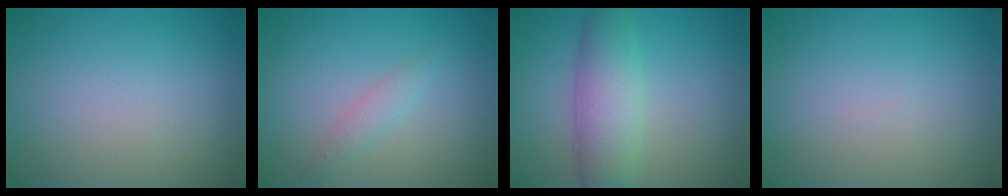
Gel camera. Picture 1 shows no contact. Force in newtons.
{"total": 1.4, "press": 1.4, "slide": 0.0}
{"total": 5.2, "press": 5.2, "slide": 0.1}
{"total": 0.0}